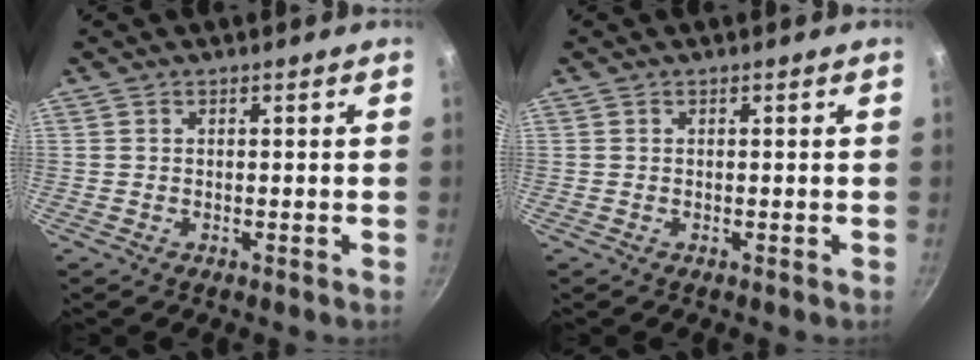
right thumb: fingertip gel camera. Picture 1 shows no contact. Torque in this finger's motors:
{"motor_torque": [-0.08, -0.14, 0.23, -0.14, 0.03]}